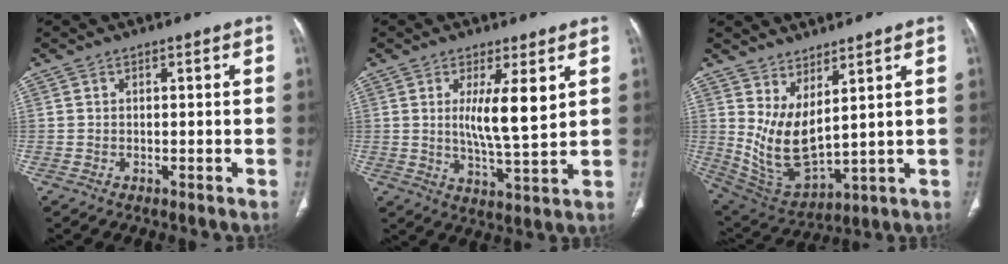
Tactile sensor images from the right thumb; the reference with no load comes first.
{"total": 9.0, "force": [2.8, 1.9, 8.4], "torque": [-0.139, -0.033, 0.054]}
{"total": 11.2, "force": [4.6, 4.6, 9.2], "torque": [-0.173, -0.048, 0.112]}